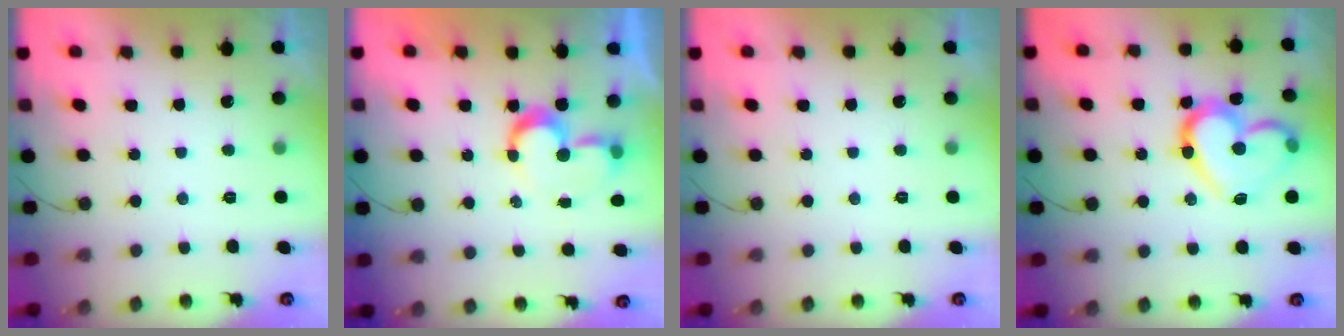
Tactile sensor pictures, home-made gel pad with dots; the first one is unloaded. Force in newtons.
{"total": 8.8, "press": 8.7, "slide": 1.0}
{"total": 0.0}
{"total": 17.2, "press": 17.2, "slide": 1.2}